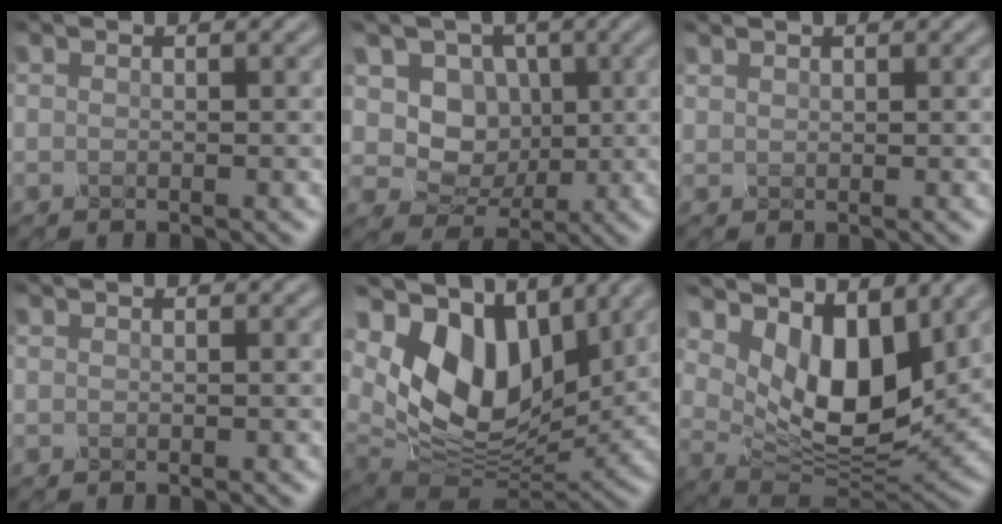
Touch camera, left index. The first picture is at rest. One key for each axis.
{"total": 4.5, "fx": 0.5, "fy": 4.0, "fz": 2.0, "tx": -0.041, "ty": -0.003, "tz": 0.011}
{"total": 0.9, "fx": 0.4, "fy": -0.4, "fz": -0.7, "tx": 0.006, "ty": 0.003, "tz": 0.024}
{"total": 0.0}
{"total": 11.0, "fx": 4.5, "fy": 6.7, "fz": 7.5, "tx": -0.141, "ty": 0.001, "tz": 0.088}
{"total": 7.3, "fx": 3.2, "fy": 4.0, "fz": 5.3, "tx": -0.105, "ty": -0.022, "tz": 0.063}